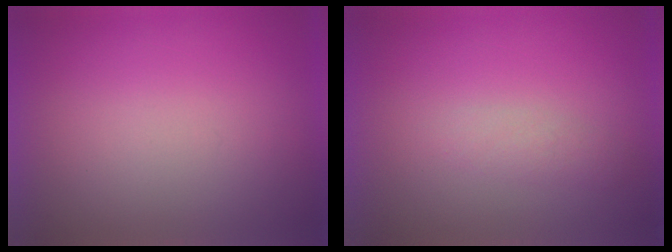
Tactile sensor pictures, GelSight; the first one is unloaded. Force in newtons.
{"total": 1.9}